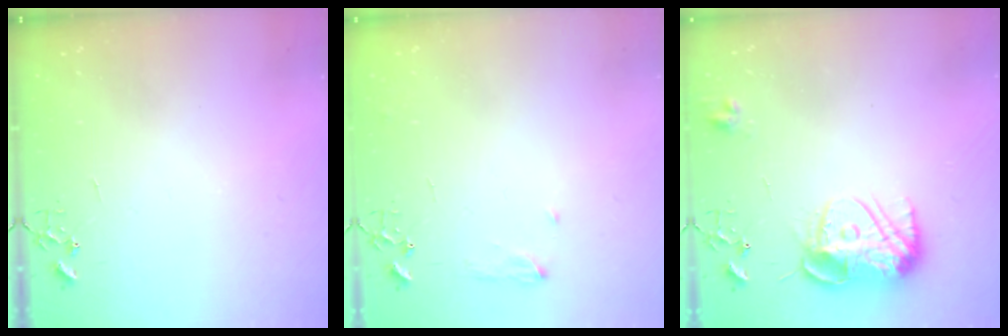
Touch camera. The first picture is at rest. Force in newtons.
{"total": 7.0, "press": 7.0, "slide": 0.8}
{"total": 12.6, "press": 12.6, "slide": 1.1}